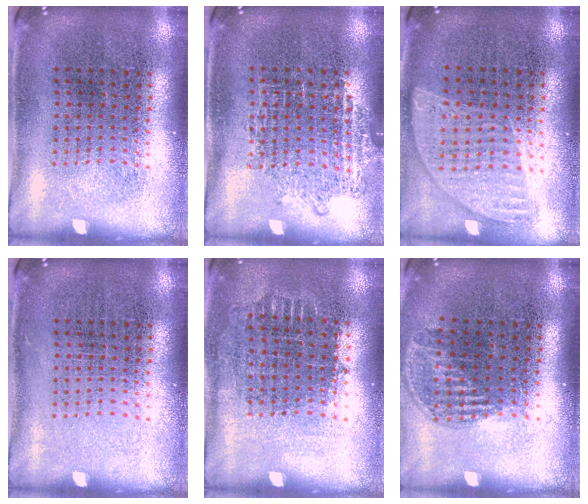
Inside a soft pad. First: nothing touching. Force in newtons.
{"total": 1.0, "press": 1.0, "slide": 0.2}
{"total": 0.9, "press": 0.8, "slide": 0.2}
{"total": 0.0}
{"total": 0.7, "press": 0.7, "slide": 0.2}
{"total": 1.0, "press": 0.8, "slide": 0.6}